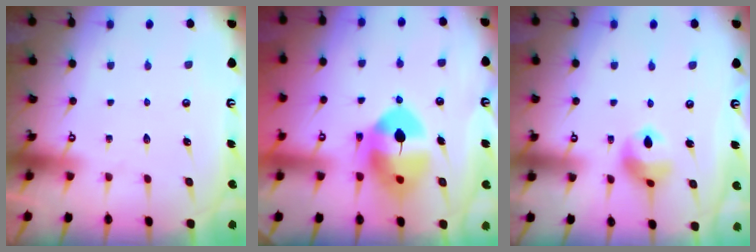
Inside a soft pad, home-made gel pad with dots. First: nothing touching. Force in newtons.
{"total": 10.9, "press": 10.8, "slide": 1.7}
{"total": 9.9, "press": 9.7, "slide": 2.0}